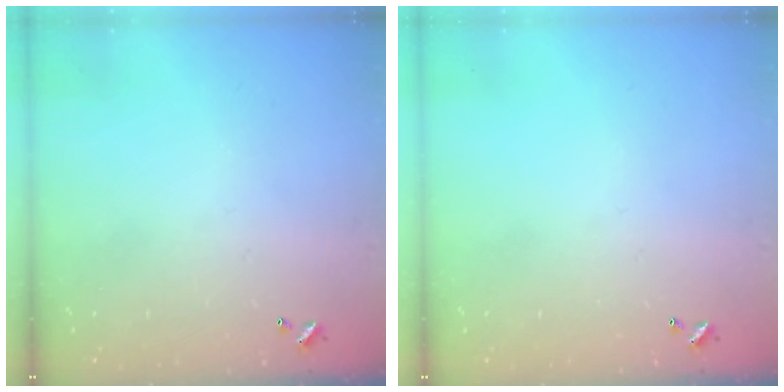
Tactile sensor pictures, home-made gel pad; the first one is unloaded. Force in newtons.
{"total": 0.0}